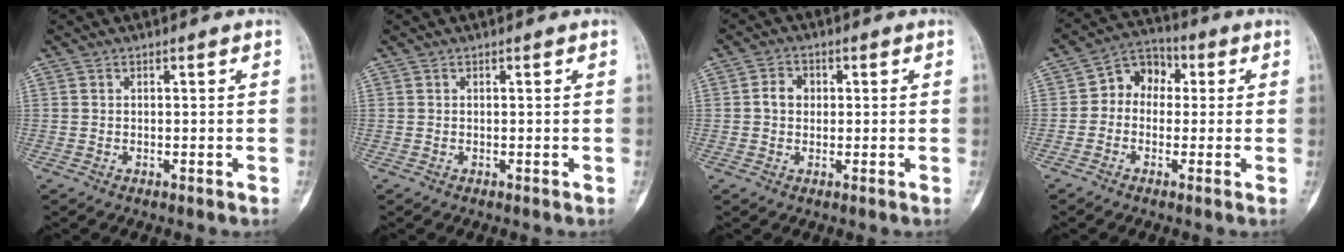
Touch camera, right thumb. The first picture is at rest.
{"total": 0.0}
{"total": 3.4, "force": [0.2, 2.8, 1.9], "torque": [-0.026, 0.012, 0.000]}
{"total": 7.5, "force": [0.3, 5.9, 4.5], "torque": [-0.036, 0.025, -0.013]}